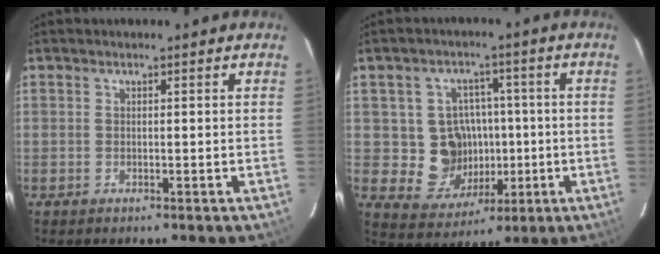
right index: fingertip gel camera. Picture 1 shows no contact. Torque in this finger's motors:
{"motor_torque": [0.32, -0.10, 0.14, 0.03]}